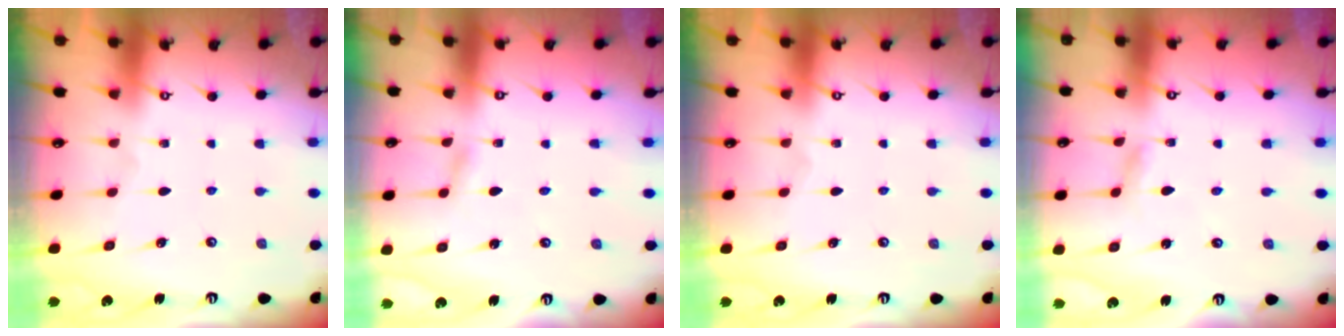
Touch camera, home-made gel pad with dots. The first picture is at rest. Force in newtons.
{"total": 1.6, "press": 1.6, "slide": 0.2}
{"total": 0.0}
{"total": 1.9, "press": 1.9, "slide": 0.2}